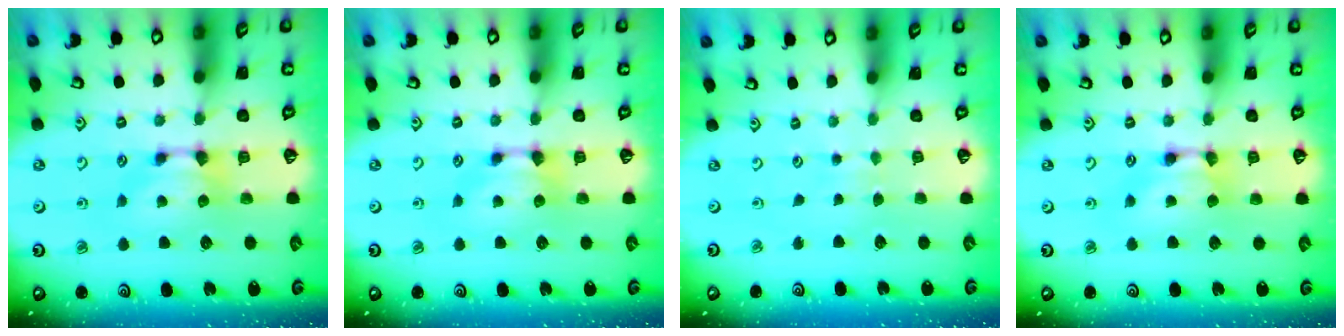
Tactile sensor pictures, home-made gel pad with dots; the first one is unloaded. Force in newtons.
{"total": 0.0}
{"total": 4.1, "press": 4.1, "slide": 0.1}
{"total": 1.8, "press": 1.8, "slide": 0.1}